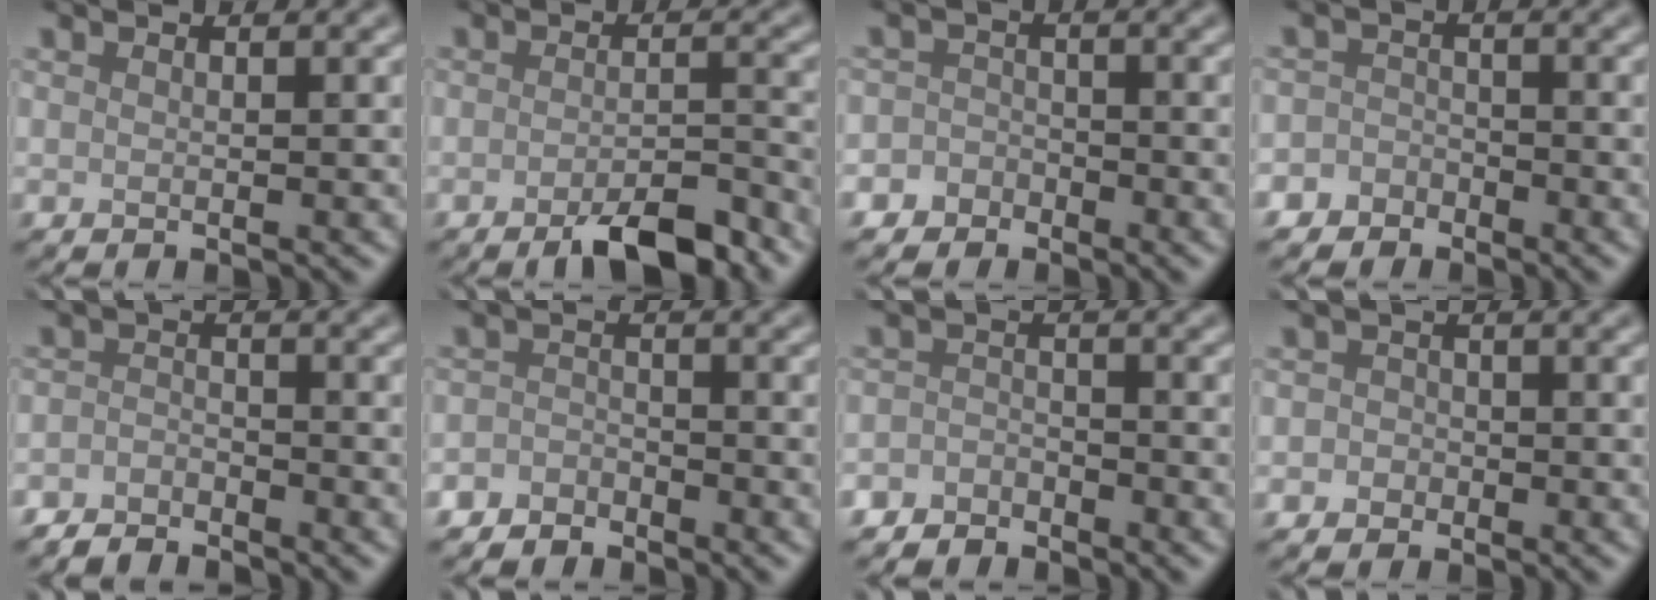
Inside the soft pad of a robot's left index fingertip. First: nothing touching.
{"total": 5.4, "force": [-3.6, 1.5, 3.7], "torque": [-0.055, 0.002, -0.055]}
{"total": 2.9, "force": [-1.9, 2.2, -0.1], "torque": [0.041, 0.005, -0.045]}
{"total": 2.8, "force": [-2.0, 1.9, -0.1], "torque": [0.035, 0.006, -0.044]}
{"total": 2.4, "force": [-2.3, 0.7, 0.3], "torque": [-0.006, 0.002, -0.049]}
{"total": 2.0, "force": [-1.7, 0.9, -0.1], "torque": [0.004, 0.006, -0.038]}
{"total": 2.2, "force": [-2.0, 1.0, 0.0], "torque": [0.004, 0.007, -0.042]}
{"total": 1.5, "force": [-0.6, 1.4, 0.2], "torque": [0.019, 0.003, -0.017]}